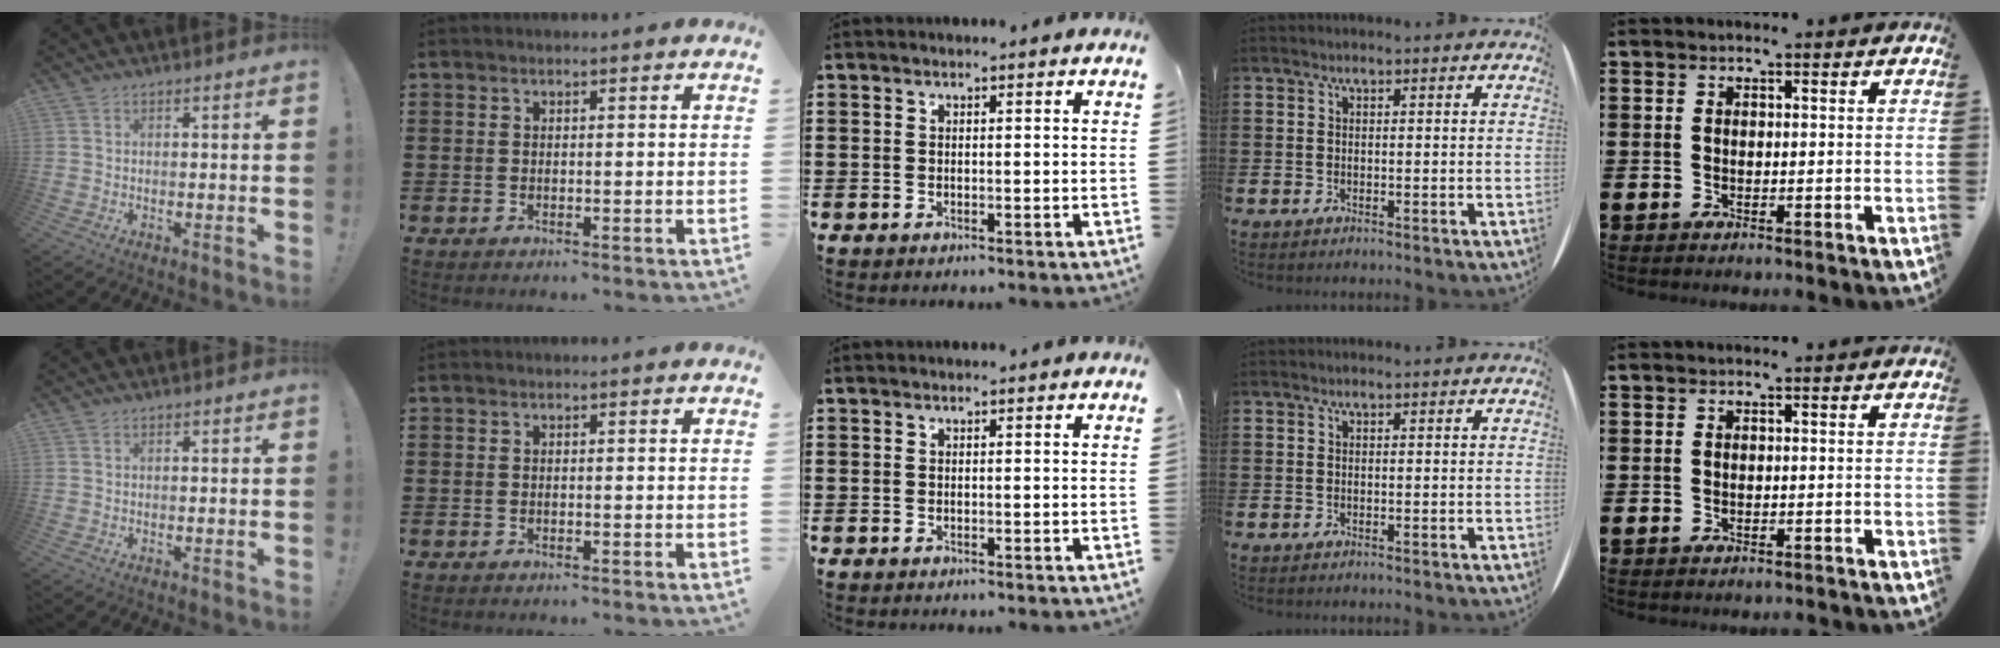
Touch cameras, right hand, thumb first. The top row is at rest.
{}